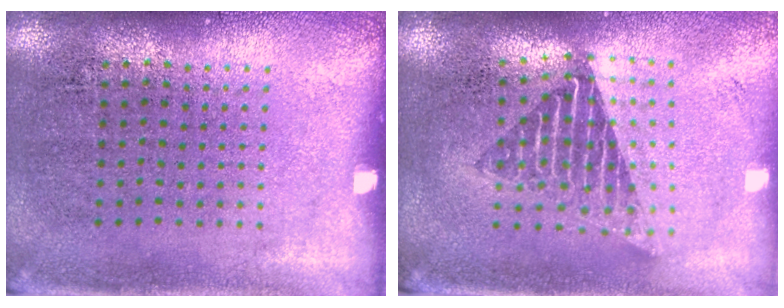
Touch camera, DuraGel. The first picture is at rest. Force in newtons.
{"total": 1.7, "press": 1.4, "slide": 1.0}